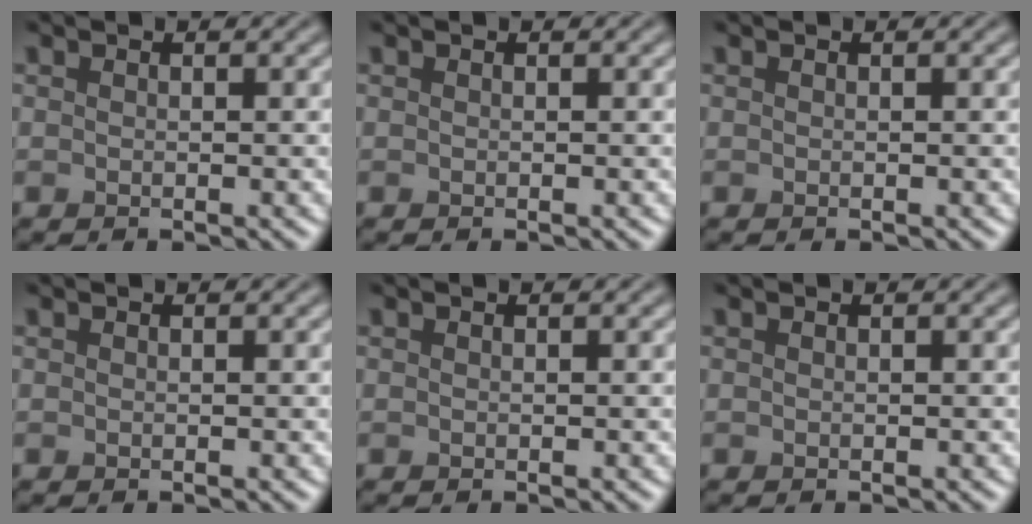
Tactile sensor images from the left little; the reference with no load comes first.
{"total": 0.0}
{"total": 0.0}
{"total": 0.0}
{"total": 0.0}
{"total": 0.0}